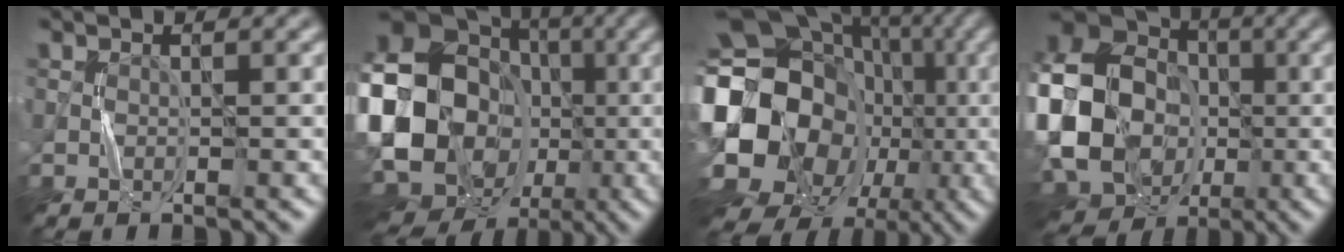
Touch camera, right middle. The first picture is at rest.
{"total": 24.8, "force": [-5.2, 21.4, 11.3], "torque": [-0.223, 0.023, -0.143]}
{"total": 21.7, "force": [-3.8, 18.4, 10.9], "torque": [-0.205, -0.009, -0.092]}
{"total": 22.3, "force": [-4.0, 19.1, 10.8], "torque": [-0.239, -0.002, -0.117]}